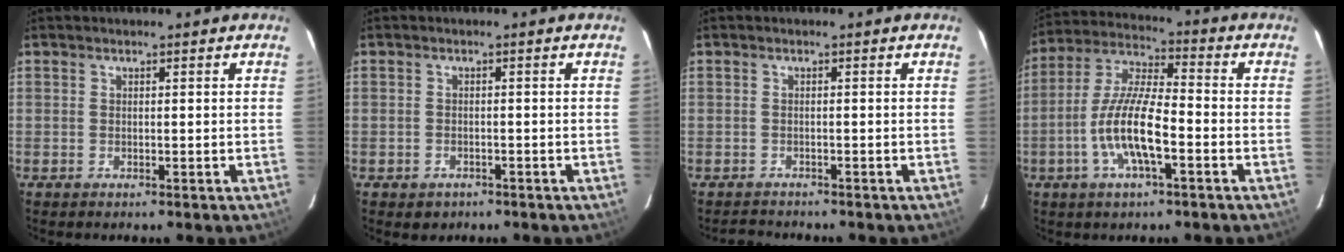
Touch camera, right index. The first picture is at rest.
{"total": 2.3, "force": [-1.3, 1.9, 0.5], "torque": [-0.015, 0.002, -0.013]}
{"total": 2.5, "force": [-2.4, 0.6, 0.0], "torque": [-0.006, 0.004, -0.041]}
{"total": 12.5, "force": [-4.3, 3.2, 11.2], "torque": [-0.235, -0.002, -0.083]}